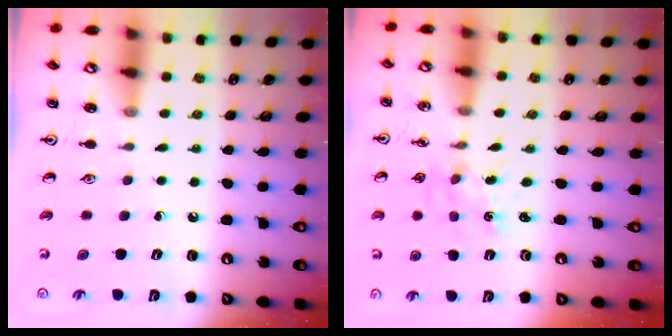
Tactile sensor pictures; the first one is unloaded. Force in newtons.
{"total": 1.4, "press": 1.4, "slide": 0.2}